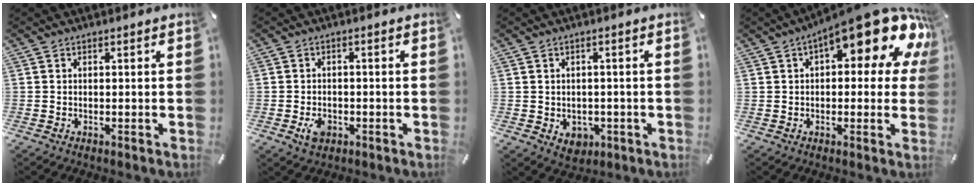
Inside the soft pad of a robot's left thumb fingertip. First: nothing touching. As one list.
[{"total": 4.2, "force": [-1.5, 3.0, 2.6], "torque": [-0.057, 0.004, -0.027]}, {"total": 3.8, "force": [-1.0, 3.2, 1.9], "torque": [-0.014, -0.001, -0.019]}, {"total": 17.8, "force": [9.2, 6.3, 13.9], "torque": [-0.185, -0.061, 0.148]}]